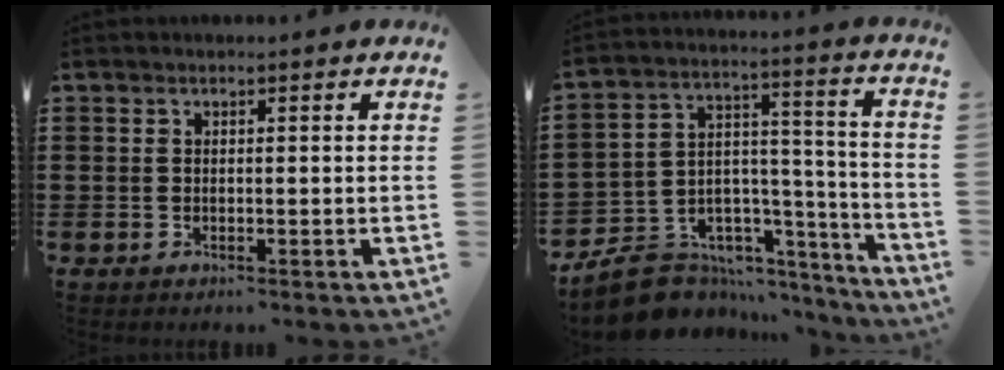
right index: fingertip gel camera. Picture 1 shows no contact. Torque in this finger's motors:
{"motor_torque": [-1.67, 0.47, -0.71, -0.21]}